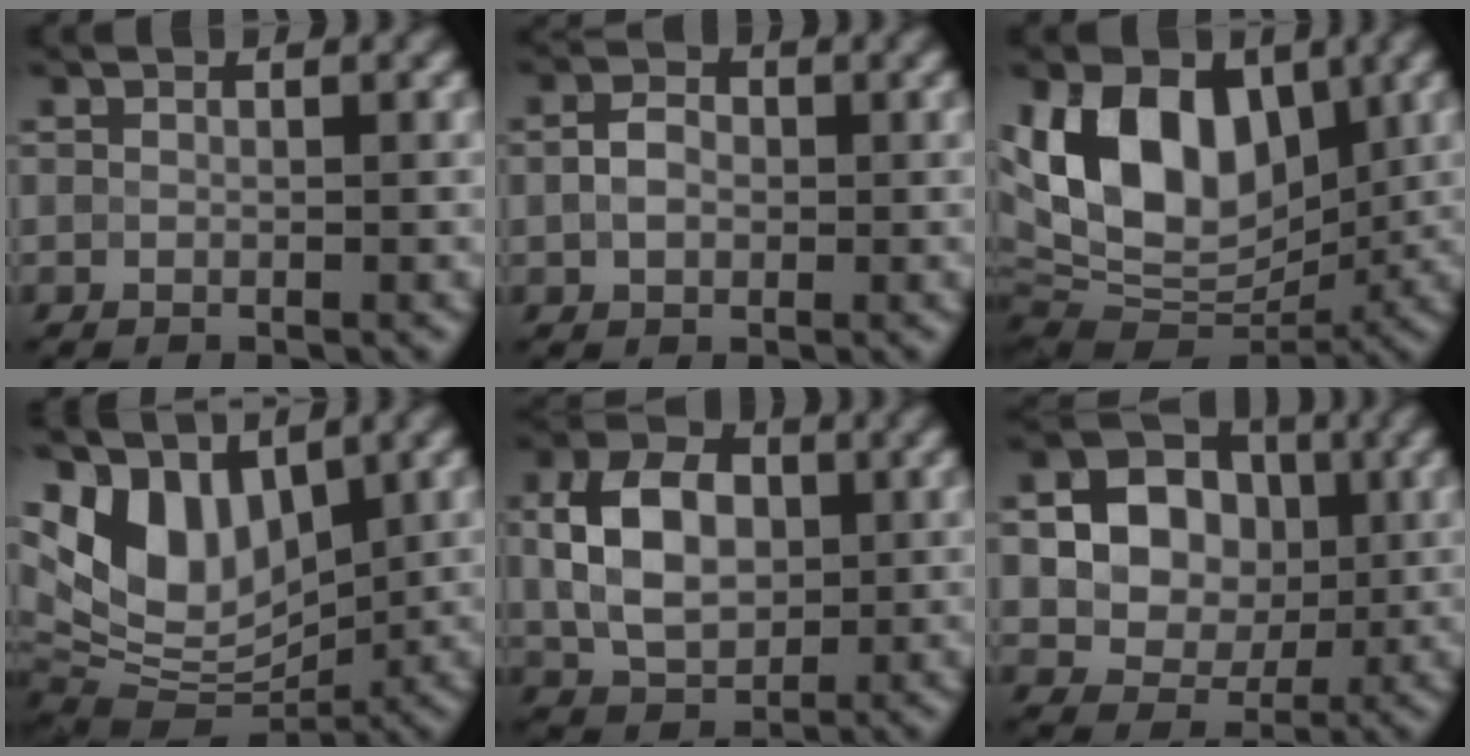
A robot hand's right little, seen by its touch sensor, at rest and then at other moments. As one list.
[{"total": 2.5, "force": [-0.1, 1.7, 1.7], "torque": [-0.039, 0.008, -0.008]}, {"total": 12.9, "force": [3.1, 8.3, 9.5], "torque": [-0.172, 0.017, 0.044]}, {"total": 7.5, "force": [3.0, 4.5, 5.2], "torque": [-0.107, -0.001, 0.052]}, {"total": 7.2, "force": [0.8, 4.9, 5.2], "torque": [-0.109, 0.011, 0.014]}, {"total": 12.0, "force": [2.2, 10.4, 5.5], "torque": [-0.115, 0.030, 0.035]}]